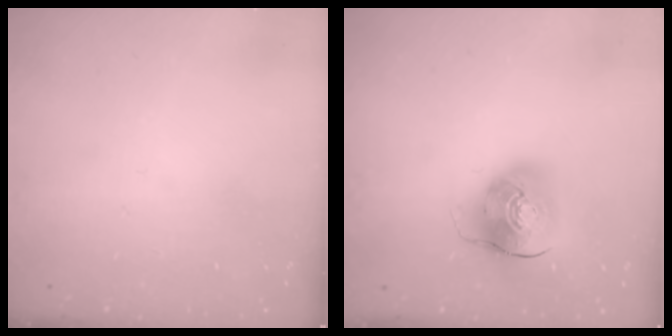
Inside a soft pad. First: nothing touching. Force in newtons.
{"total": 11.1, "press": 11.0, "slide": 2.0}